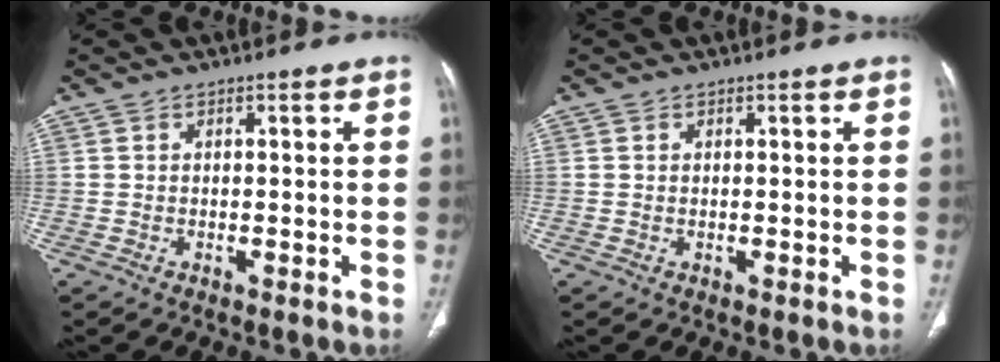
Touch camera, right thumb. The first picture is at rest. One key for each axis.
{"total": 0.0}